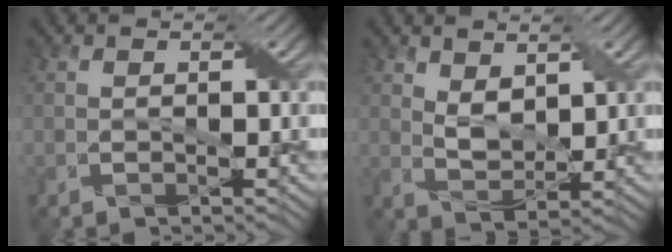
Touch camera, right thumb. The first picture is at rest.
{"total": 3.8, "force": [2.1, 2.1, 2.5], "torque": [-0.058, -0.006, 0.042]}